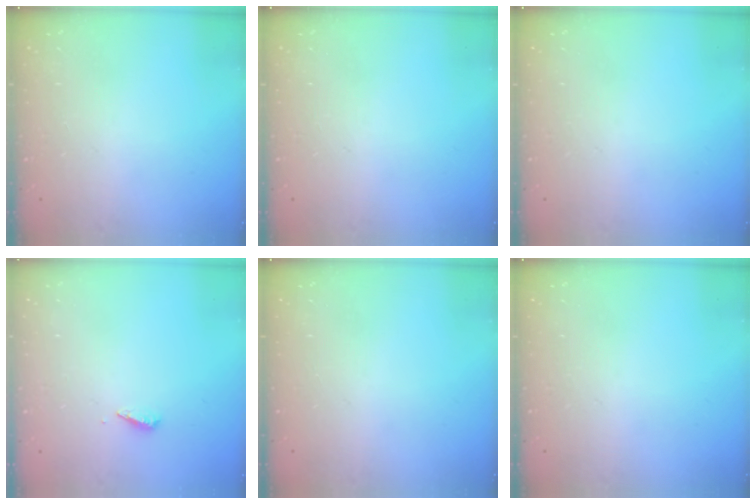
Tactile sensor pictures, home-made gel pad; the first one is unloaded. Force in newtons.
{"total": 0.0}
{"total": 0.0}
{"total": 2.8, "press": 2.8, "slide": 0.2}
{"total": 0.0}
{"total": 0.0}